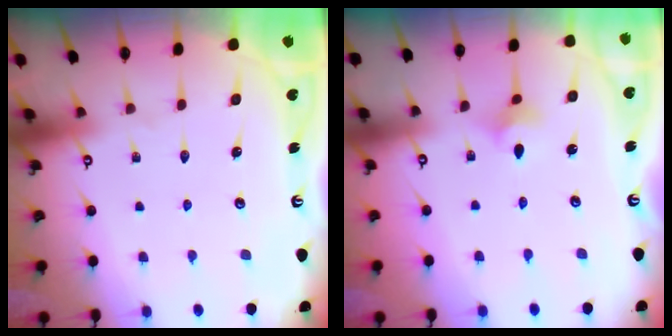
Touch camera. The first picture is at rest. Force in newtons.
{"total": 3.3, "press": 3.2, "slide": 0.7}